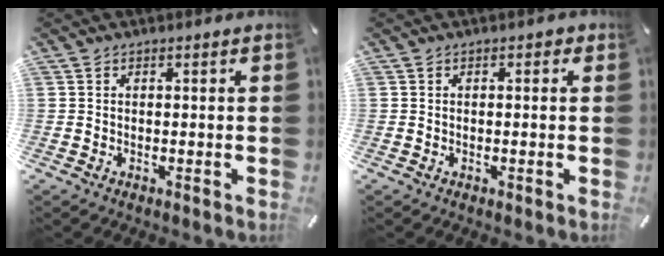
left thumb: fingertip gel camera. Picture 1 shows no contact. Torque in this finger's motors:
{"motor_torque": [-0.15, -0.09, 0.07, 0.10, 0.02]}